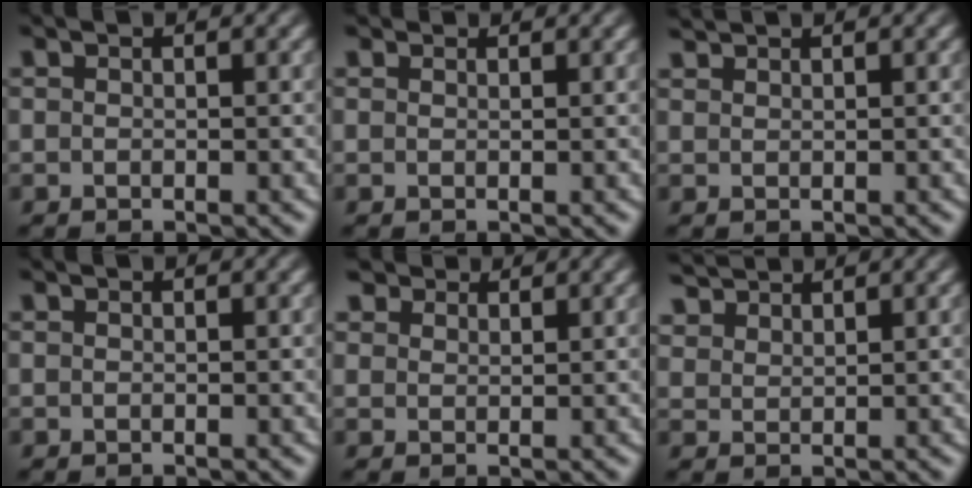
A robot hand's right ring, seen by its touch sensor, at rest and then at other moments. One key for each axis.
{"total": 0.7, "fx": 0.7, "fy": -0.2, "fz": -0.2, "tx": 0.014, "ty": -0.004, "tz": 0.015}
{"total": 1.7, "fx": 1.5, "fy": -0.9, "fz": -0.3, "tx": 0.017, "ty": 0.001, "tz": 0.034}
{"total": 0.0}
{"total": 2.5, "fx": 2.5, "fy": 0.4, "fz": 0.4, "tx": 0.004, "ty": -0.002, "tz": 0.049}
{"total": 3.3, "fx": 3.3, "fy": -0.3, "fz": 0.1, "tx": 0.008, "ty": 0.005, "tz": 0.067}